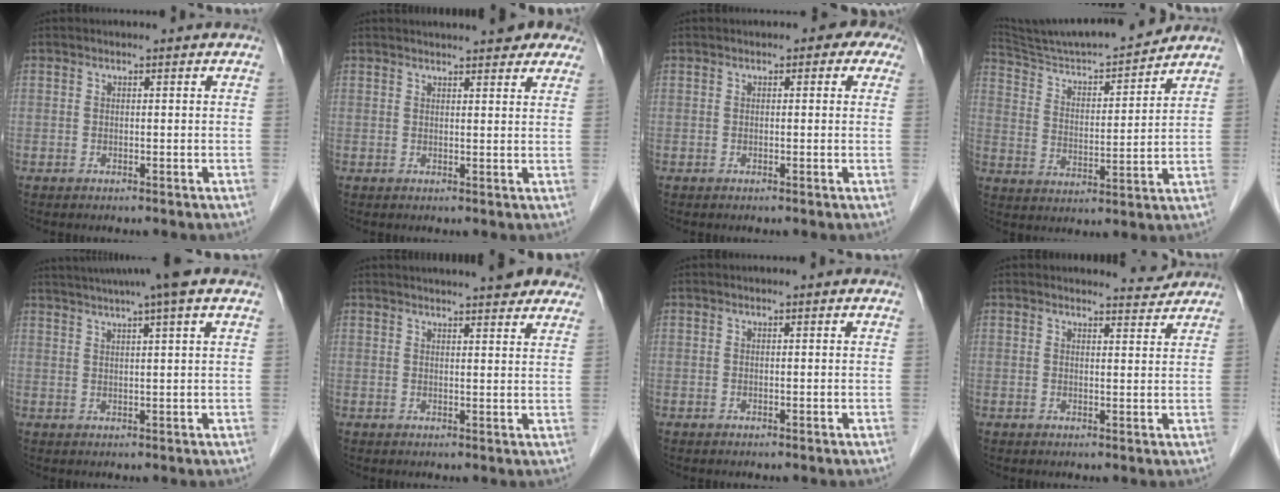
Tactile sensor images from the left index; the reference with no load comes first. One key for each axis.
{"total": 10.8, "fx": 9.2, "fy": 2.6, "fz": 5.0, "tx": -0.051, "ty": 0.019, "tz": 0.097}
{"total": 2.8, "fx": 1.2, "fy": 1.8, "fz": 1.8, "tx": -0.005, "ty": 0.016, "tz": 0.005}
{"total": 16.5, "fx": 15.4, "fy": 0.5, "fz": 5.8, "tx": -0.105, "ty": 0.001, "tz": 0.254}
{"total": 9.8, "fx": 7.6, "fy": -1.1, "fz": 6.1, "tx": -0.102, "ty": 0.027, "tz": 0.098}
{"total": 12.7, "fx": 11.1, "fy": 2.2, "fz": 5.6, "tx": -0.063, "ty": 0.022, "tz": 0.124}
{"total": 0.0}
{"total": 2.5, "fx": 2.5, "fy": -0.1, "fz": -0.5, "tx": -0.004, "ty": -0.015, "tz": 0.030}